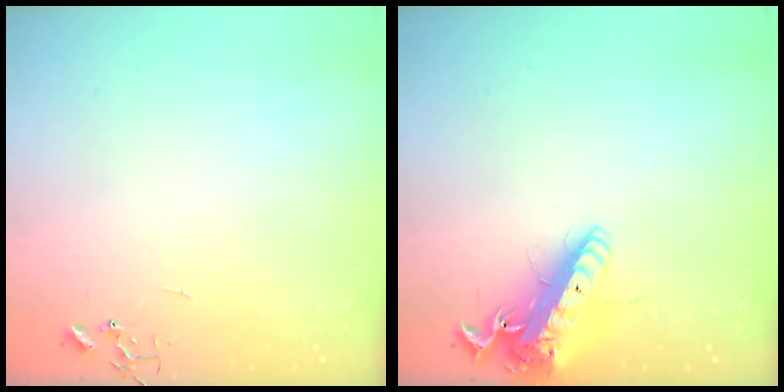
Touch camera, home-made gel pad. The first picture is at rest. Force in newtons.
{"total": 17.4, "press": 17.0, "slide": 3.4}